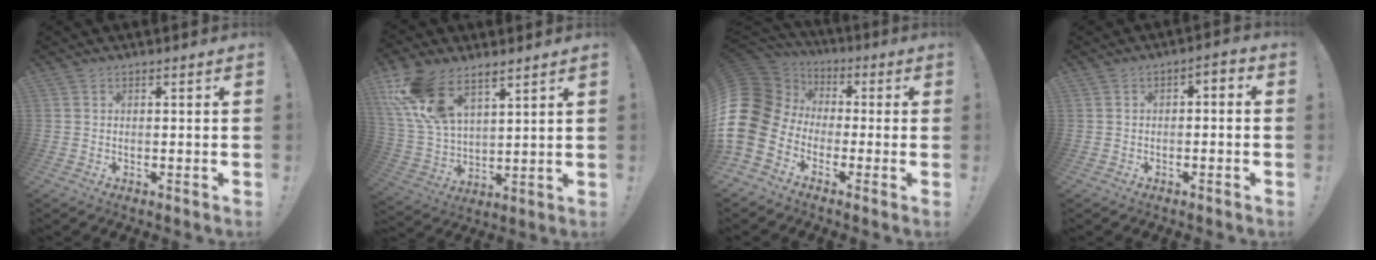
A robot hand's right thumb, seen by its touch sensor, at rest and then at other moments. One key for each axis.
{"total": 16.1, "fx": 10.3, "fy": 8.4, "fz": 9.0, "tx": -0.191, "ty": -0.056, "tz": 0.196}
{"total": 17.1, "fx": -2.0, "fy": 13.6, "fz": 10.2, "tx": -0.205, "ty": 0.014, "tz": -0.018}
{"total": 2.9, "fx": -2.1, "fy": 1.3, "fz": 1.4, "tx": -0.020, "ty": 0.015, "tz": -0.040}